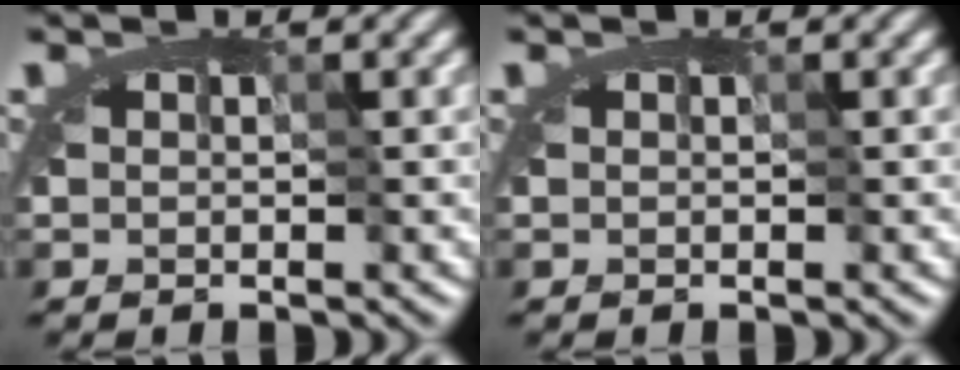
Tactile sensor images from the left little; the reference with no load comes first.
{"total": 0.0}